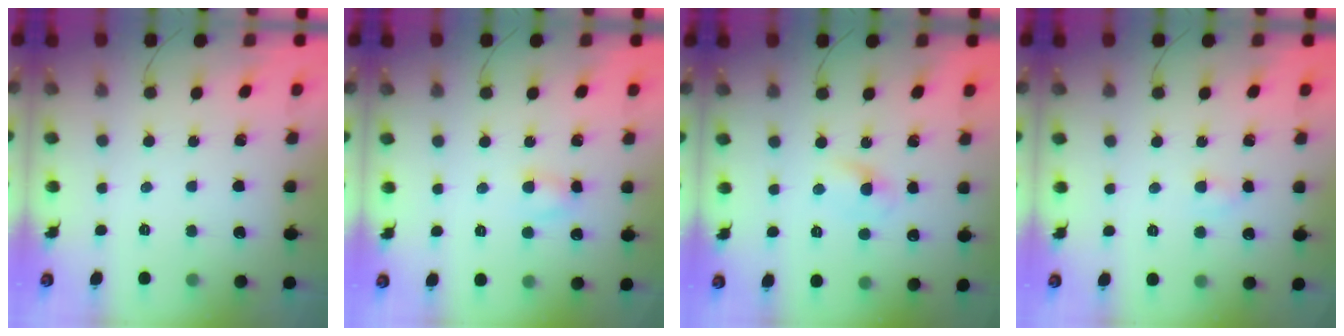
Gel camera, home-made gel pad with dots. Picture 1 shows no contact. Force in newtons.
{"total": 3.5, "press": 3.3, "slide": 1.0}
{"total": 2.4, "press": 2.2, "slide": 1.0}
{"total": 2.9, "press": 2.7, "slide": 1.0}